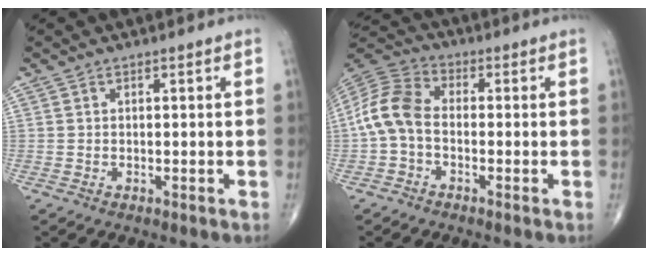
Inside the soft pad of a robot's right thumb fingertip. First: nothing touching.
{"total": 9.2, "force": [-1.3, 5.9, 6.9], "torque": [-0.142, 0.028, -0.041]}